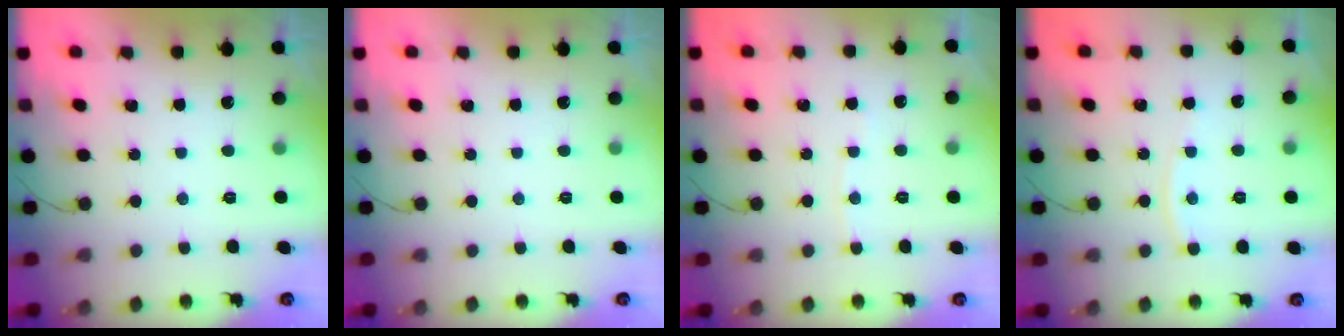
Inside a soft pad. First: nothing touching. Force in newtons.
{"total": 0.0}
{"total": 2.2, "press": 2.2, "slide": 0.2}
{"total": 4.2, "press": 4.2, "slide": 0.4}